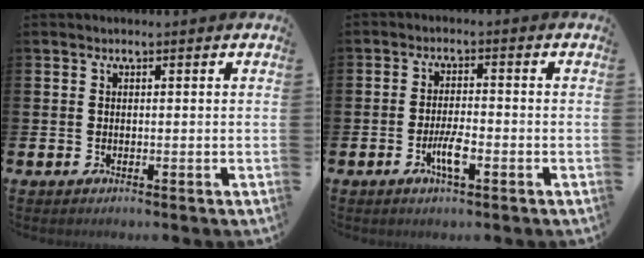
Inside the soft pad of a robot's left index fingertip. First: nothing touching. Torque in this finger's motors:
{"motor_torque": [0.83, 0.36, 0.12, 0.12]}